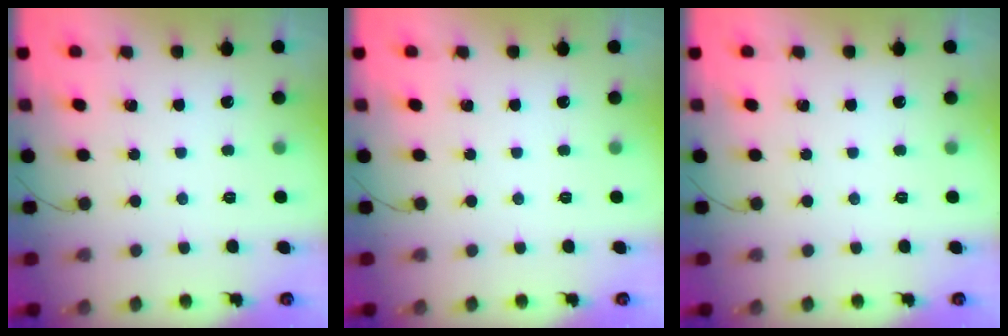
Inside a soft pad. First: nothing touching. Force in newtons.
{"total": 0.0}
{"total": 0.0}